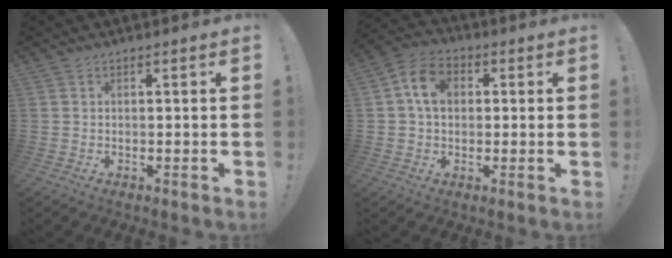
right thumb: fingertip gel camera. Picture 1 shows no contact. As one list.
[{"total": 9.6, "force": [2.3, 7.3, 5.8], "torque": [-0.086, 0.012, 0.045]}]